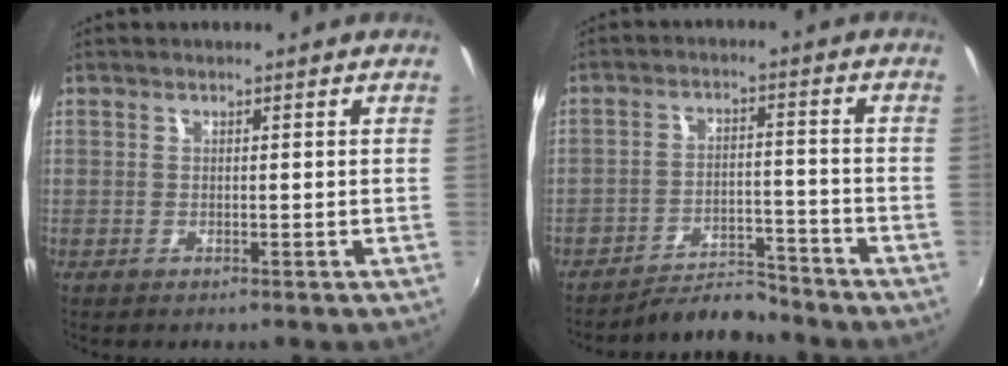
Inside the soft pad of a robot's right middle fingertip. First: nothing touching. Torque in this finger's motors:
{"motor_torque": [-0.53, -0.52, 0.01, -0.01]}